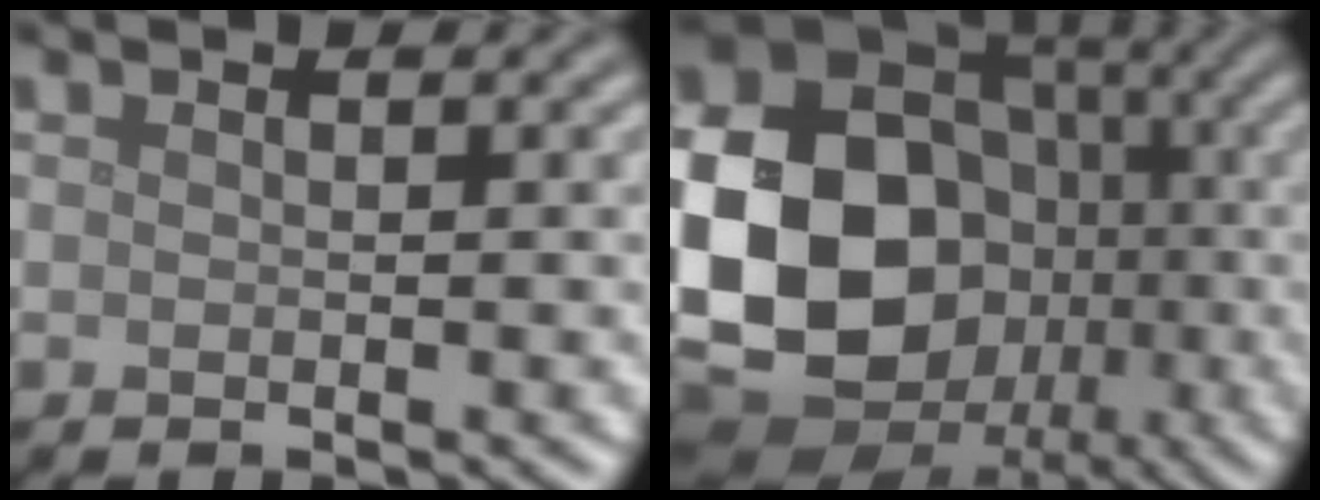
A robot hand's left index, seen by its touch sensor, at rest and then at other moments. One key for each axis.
{"total": 22.4, "fx": -2.4, "fy": 19.1, "fz": 11.5, "tx": -0.247, "ty": -0.018, "tz": -0.084}